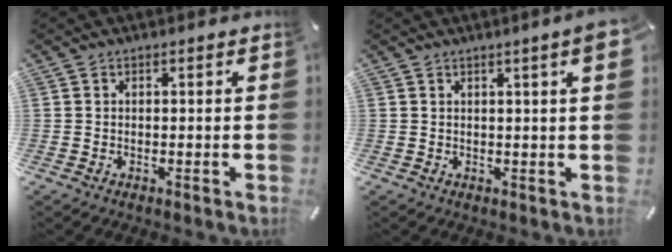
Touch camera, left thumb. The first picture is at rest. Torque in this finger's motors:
{"motor_torque": [2.33, 2.67, 1.48, -1.29, 0.12]}